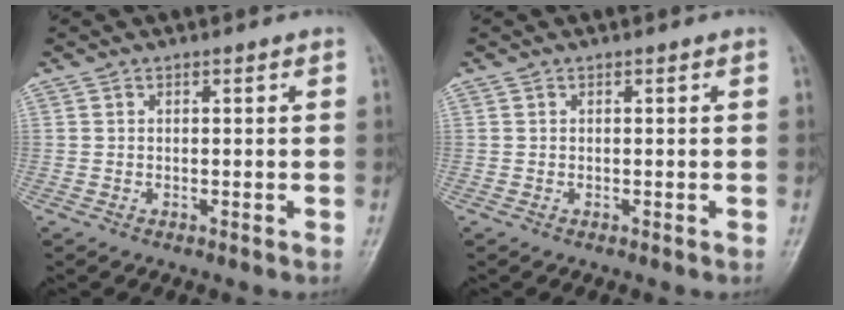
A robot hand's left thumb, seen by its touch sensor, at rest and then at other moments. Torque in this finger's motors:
{"motor_torque": [0.00, 0.00, 0.00, 0.00, 0.00]}